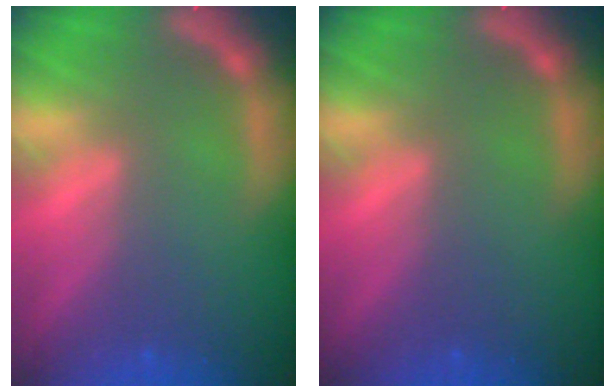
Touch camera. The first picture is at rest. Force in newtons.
{"total": 0.0}